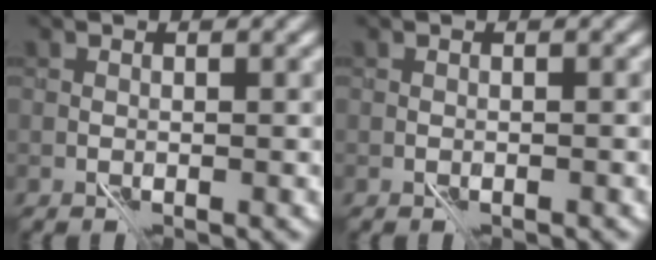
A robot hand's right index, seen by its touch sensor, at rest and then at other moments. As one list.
[{"total": 0.6, "force": [-0.5, 0.2, 0.3], "torque": [-0.004, -0.002, -0.007]}]